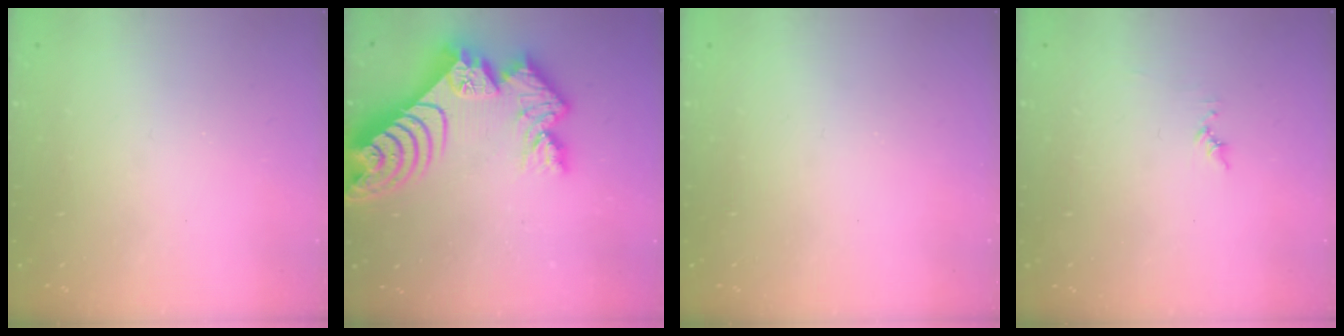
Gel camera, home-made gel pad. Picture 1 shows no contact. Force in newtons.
{"total": 17.0, "press": 16.9, "slide": 1.6}
{"total": 0.0}
{"total": 4.4, "press": 4.4, "slide": 0.4}